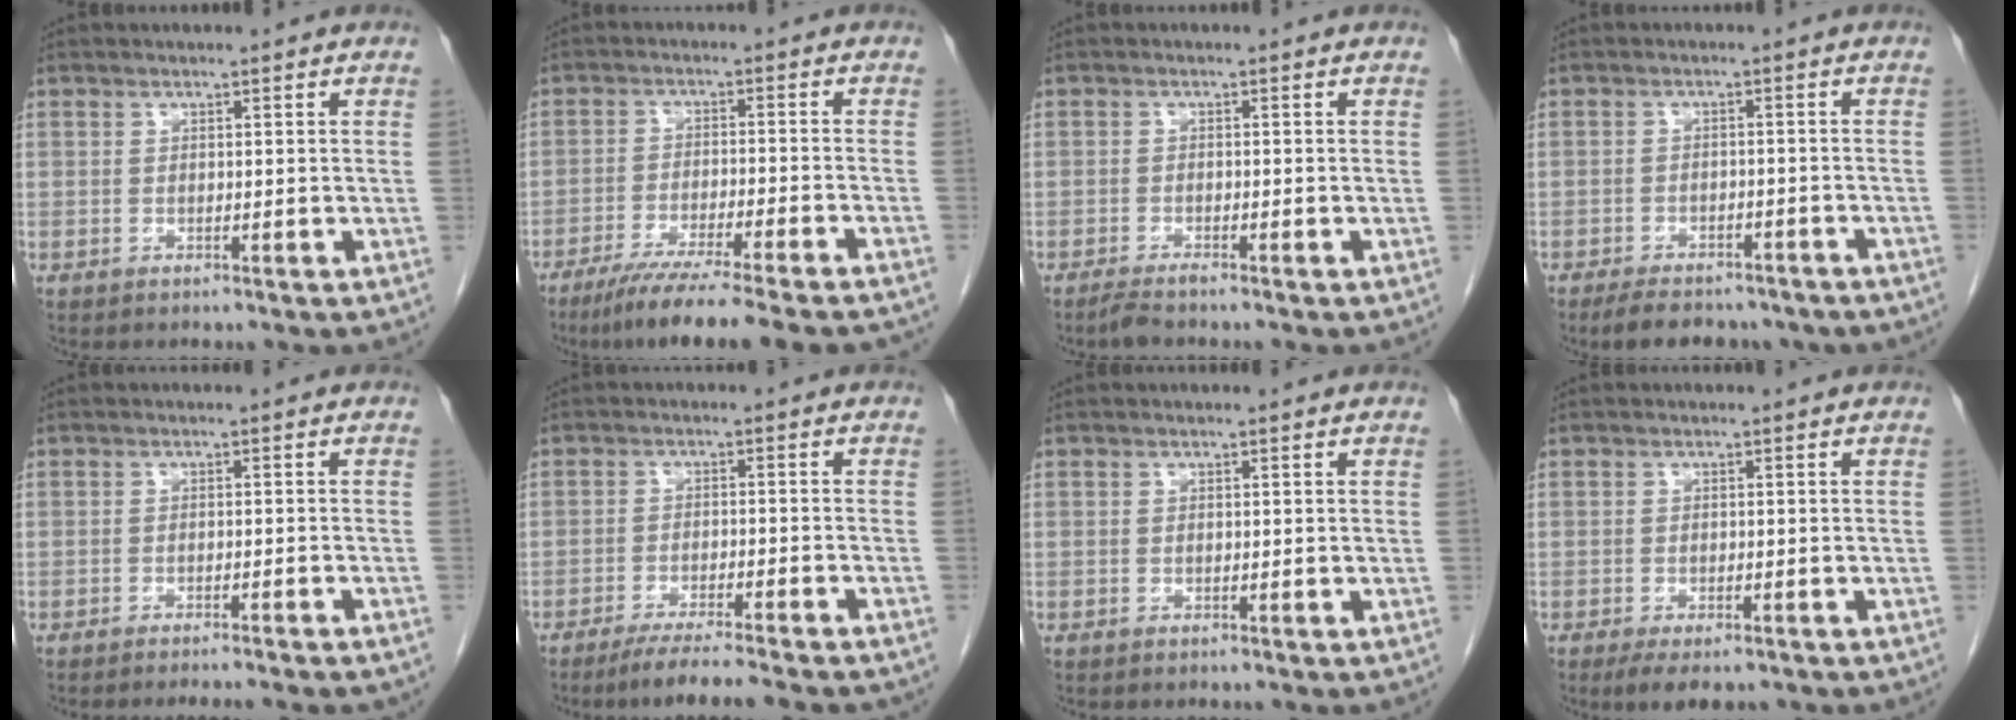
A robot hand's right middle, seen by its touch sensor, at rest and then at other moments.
{"total": 14.9, "force": [-12.4, -0.3, 8.2], "torque": [-0.112, -0.044, -0.191]}
{"total": 1.8, "force": [-1.6, -0.2, 0.8], "torque": [-0.023, -0.006, -0.032]}
{"total": 11.5, "force": [-9.5, 4.3, 4.9], "torque": [-0.074, 0.000, -0.117]}
{"total": 7.4, "force": [-6.5, -0.1, 3.4], "torque": [-0.028, -0.011, -0.082]}
{"total": 10.4, "force": [-8.9, 0.0, 5.4], "torque": [-0.065, -0.023, -0.132]}
{"total": 0.0}
{"total": 5.2, "force": [-3.7, 1.9, 3.0], "torque": [-0.040, -0.008, -0.055]}